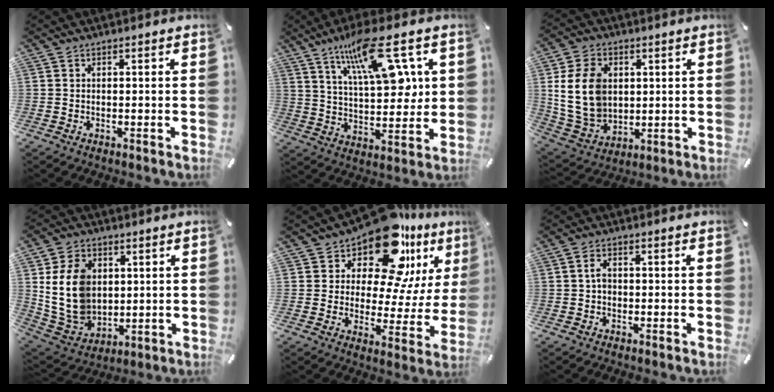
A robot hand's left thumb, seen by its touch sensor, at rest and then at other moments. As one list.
[{"total": 18.1, "force": [9.8, 7.4, 13.3], "torque": [-0.217, -0.033, 0.163]}, {"total": 14.0, "force": [2.8, 11.1, 8.1], "torque": [-0.187, -0.002, 0.051]}, {"total": 14.0, "force": [3.0, 11.5, 7.3], "torque": [-0.169, -0.012, 0.057]}, {"total": 17.1, "force": [13.2, 7.2, 8.0], "torque": [-0.130, -0.115, 0.226]}, {"total": 2.4, "force": [-0.1, 1.7, 1.6], "torque": [-0.031, 0.006, -0.005]}]